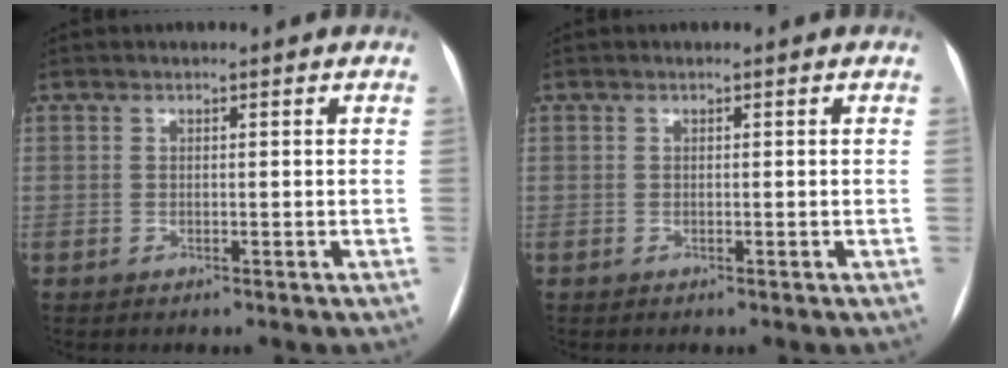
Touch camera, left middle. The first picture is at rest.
{"total": 0.0}